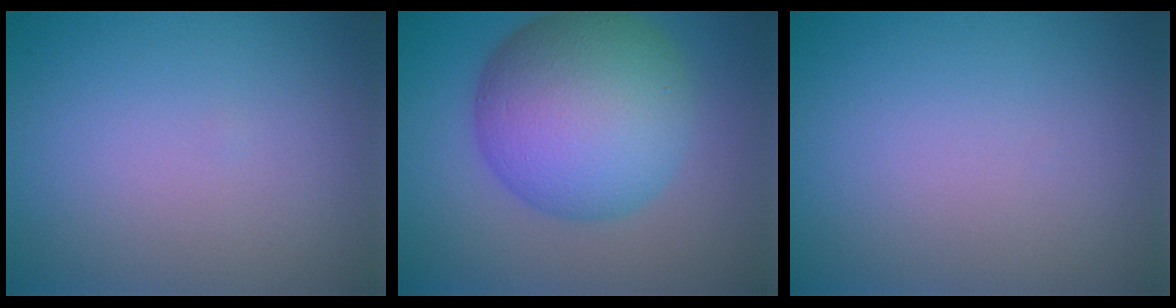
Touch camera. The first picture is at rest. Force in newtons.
{"total": 11.5, "press": 11.5, "slide": 0.1}
{"total": 0.0}